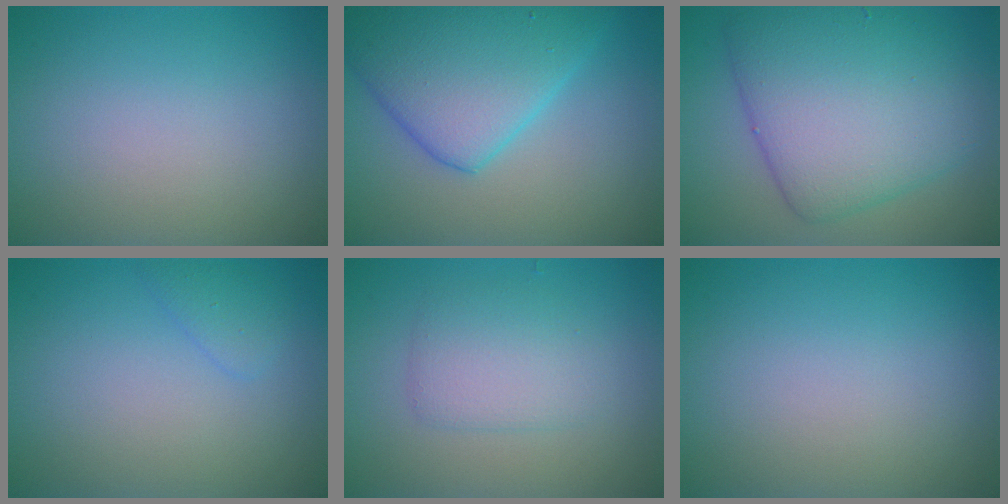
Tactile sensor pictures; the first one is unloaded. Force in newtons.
{"total": 8.2, "press": 8.2, "slide": 0.3}
{"total": 9.2, "press": 9.2, "slide": 0.3}
{"total": 1.3, "press": 1.3, "slide": 0.0}
{"total": 2.9, "press": 2.9, "slide": 0.2}
{"total": 0.0}